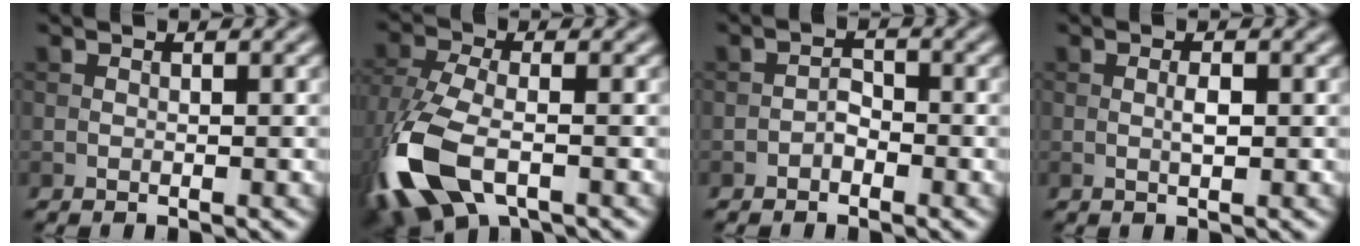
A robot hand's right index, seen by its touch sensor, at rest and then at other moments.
{"total": 10.3, "force": [-4.4, 4.8, 7.9], "torque": [-0.191, -0.019, -0.092]}
{"total": 1.3, "force": [-0.8, 0.8, 0.7], "torque": [-0.009, 0.006, -0.017]}
{"total": 1.3, "force": [0.0, 0.3, 1.2], "torque": [-0.024, -0.001, 0.000]}